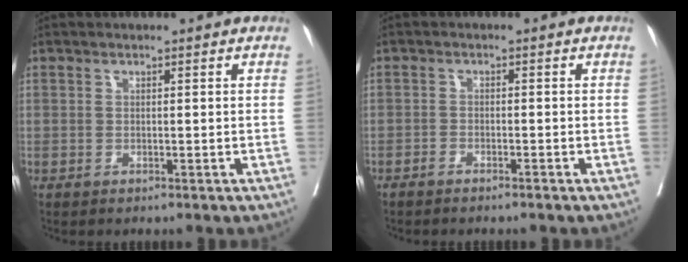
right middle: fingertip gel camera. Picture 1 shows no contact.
{"total": 1.8, "force": [-1.6, 0.2, 0.9], "torque": [-0.014, -0.001, -0.026]}